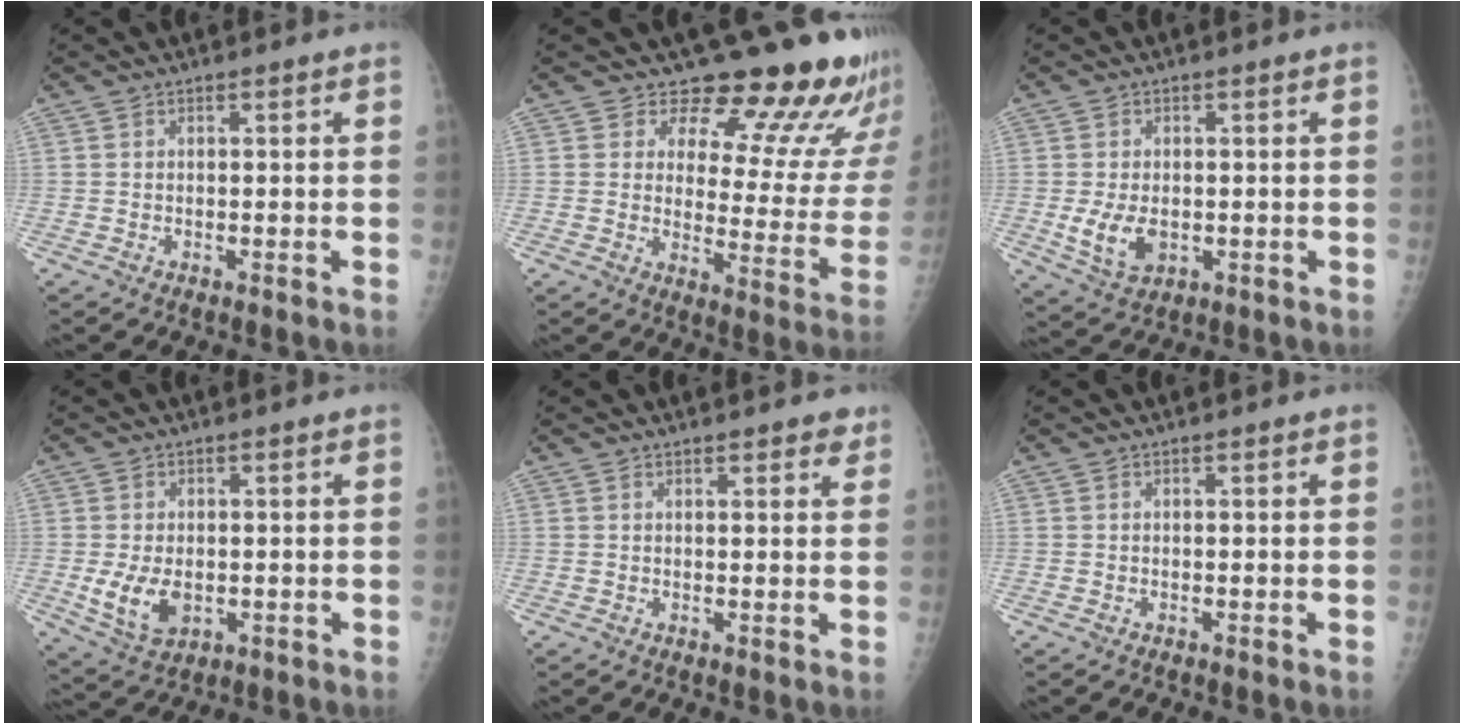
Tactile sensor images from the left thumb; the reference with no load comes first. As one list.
[{"total": 17.9, "force": [15.3, 6.1, 6.9], "torque": [-0.035, -0.126, 0.178]}, {"total": 6.6, "force": [-1.0, 4.3, 4.9], "torque": [-0.085, -0.010, -0.007]}, {"total": 7.3, "force": [-1.1, 4.7, 5.4], "torque": [-0.094, -0.011, -0.007]}, {"total": 2.7, "force": [2.1, 1.1, 1.3], "torque": [0.005, -0.008, 0.020]}, {"total": 0.0}]